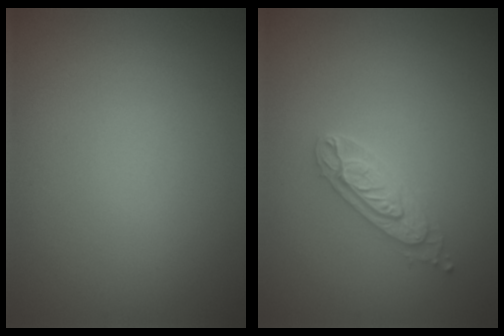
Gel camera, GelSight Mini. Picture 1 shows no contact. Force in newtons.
{"total": 2.6, "press": 2.4, "slide": 1.1}